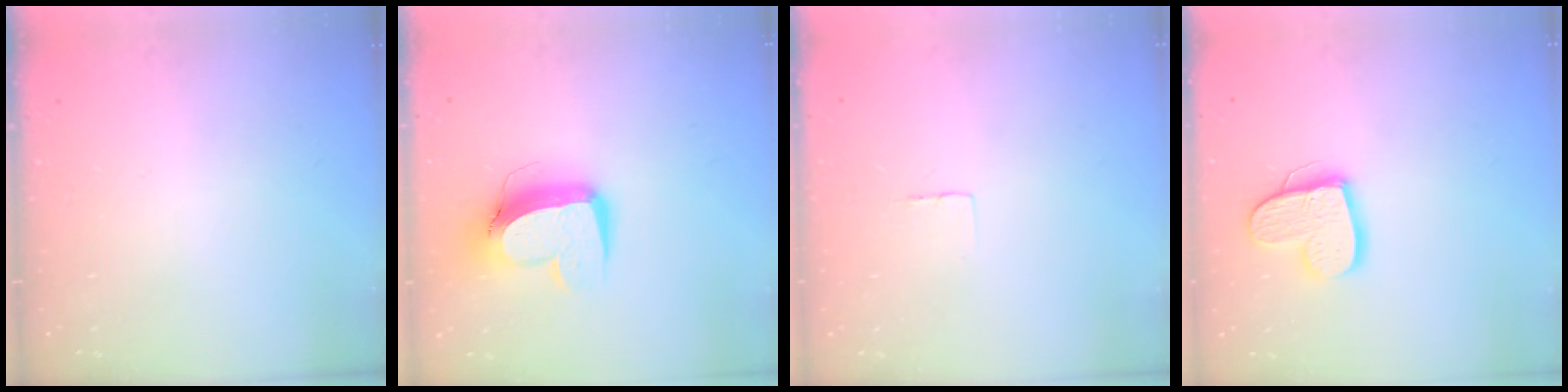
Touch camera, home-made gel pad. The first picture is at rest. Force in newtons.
{"total": 13.1, "press": 13.0, "slide": 1.6}
{"total": 2.3, "press": 2.3, "slide": 0.1}
{"total": 12.9, "press": 12.9, "slide": 1.0}